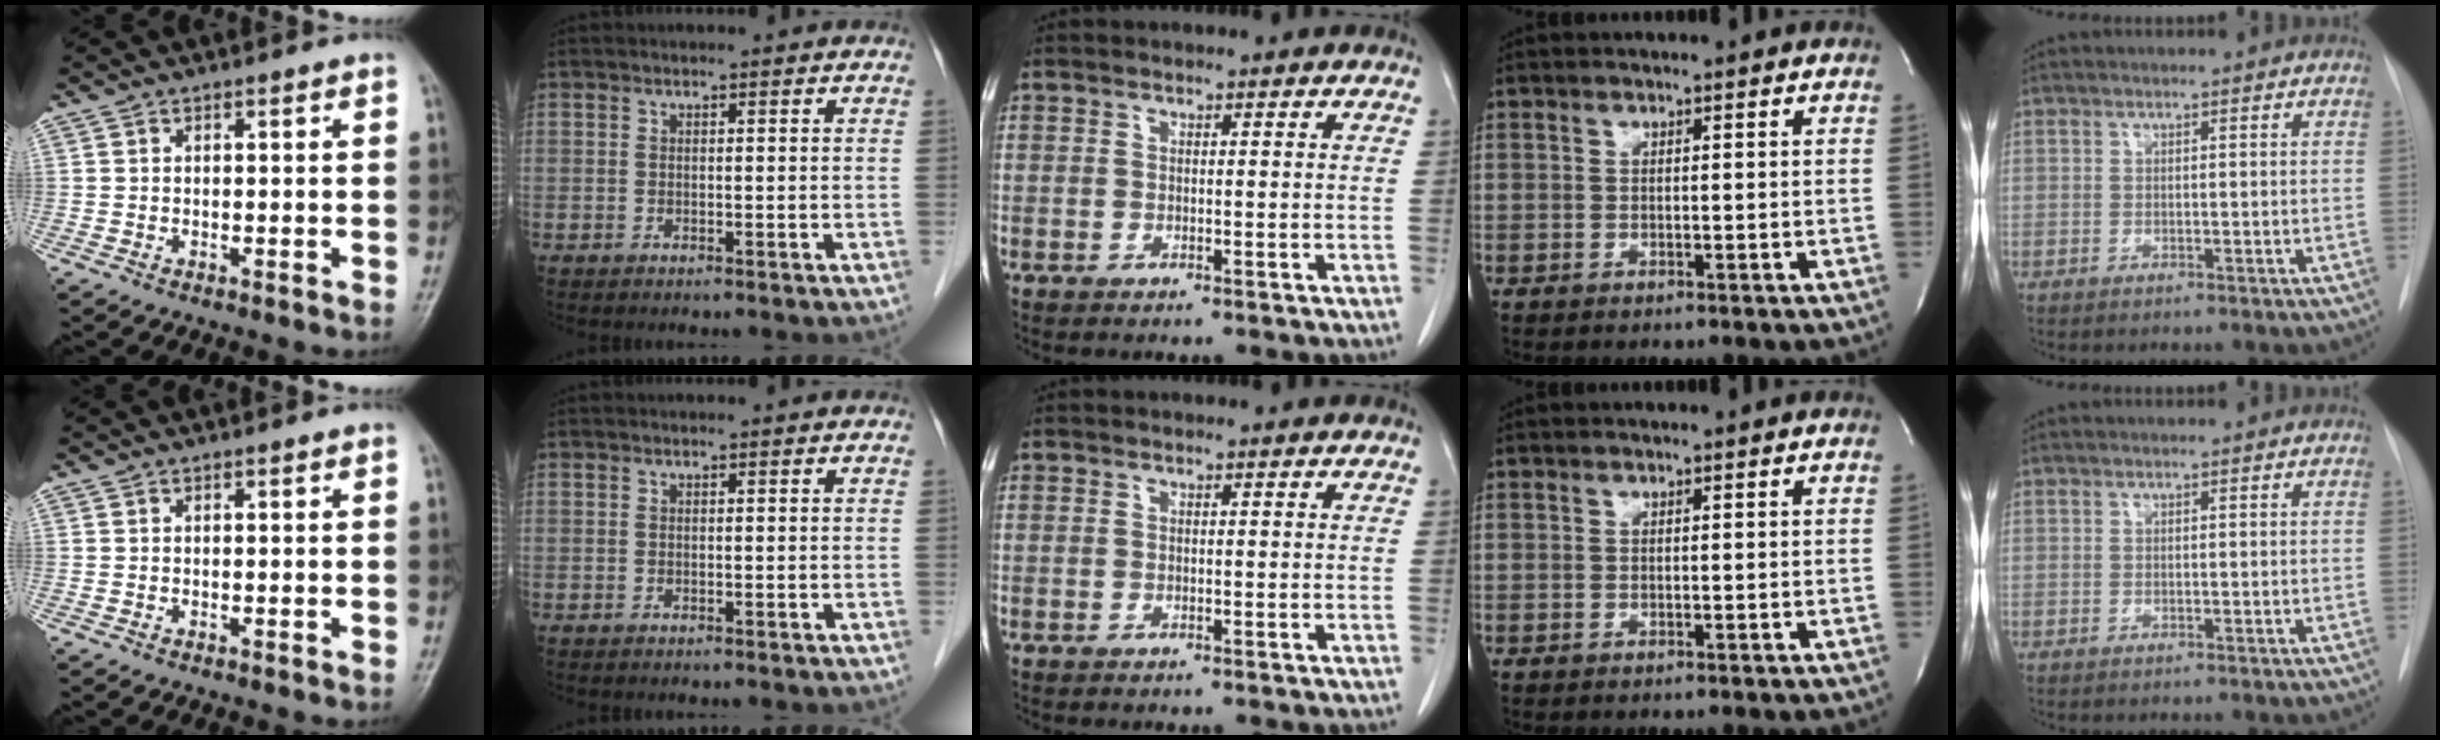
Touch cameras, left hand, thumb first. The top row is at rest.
{}